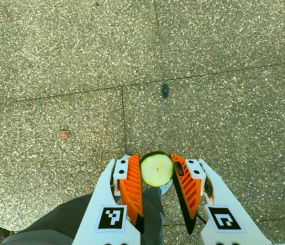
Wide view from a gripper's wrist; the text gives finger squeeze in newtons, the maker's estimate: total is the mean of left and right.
{"total": 9.1, "left": 8.5, "right": 9.7}